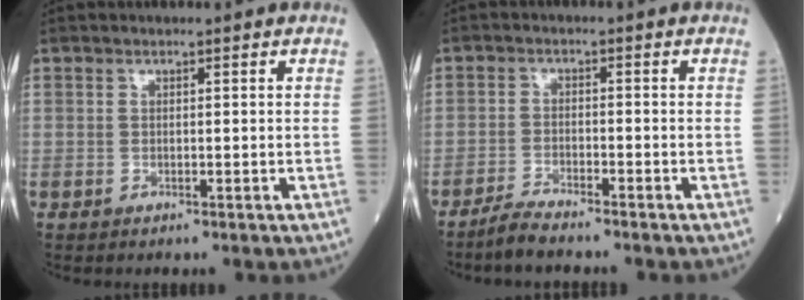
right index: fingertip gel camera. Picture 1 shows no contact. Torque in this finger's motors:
{"motor_torque": [-0.13, 0.01, -0.05, -0.01]}